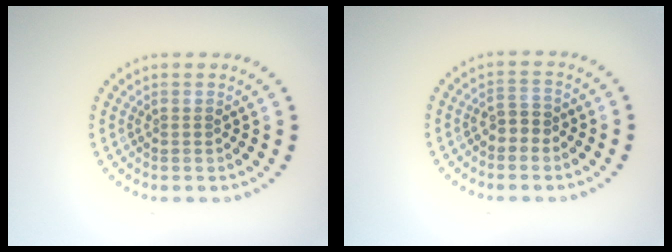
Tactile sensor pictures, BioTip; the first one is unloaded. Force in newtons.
{"total": 1.9, "press": 1.7, "slide": 0.8}